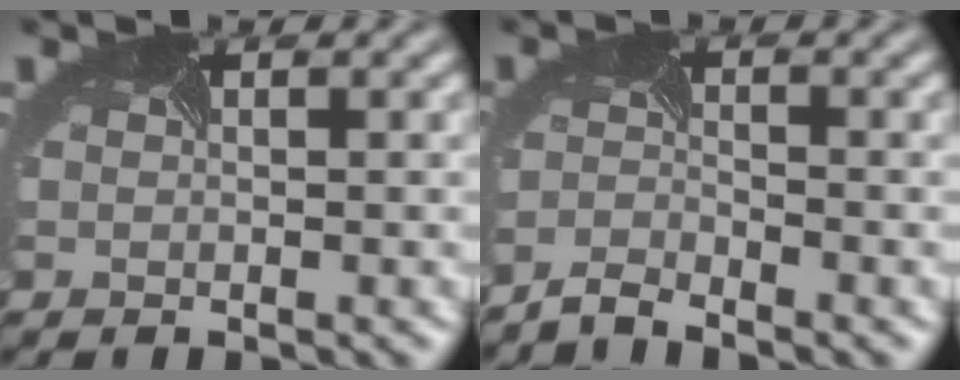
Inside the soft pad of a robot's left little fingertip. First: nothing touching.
{"total": 3.1, "force": [-3.0, -0.6, -0.6], "torque": [0.001, -0.012, -0.063]}